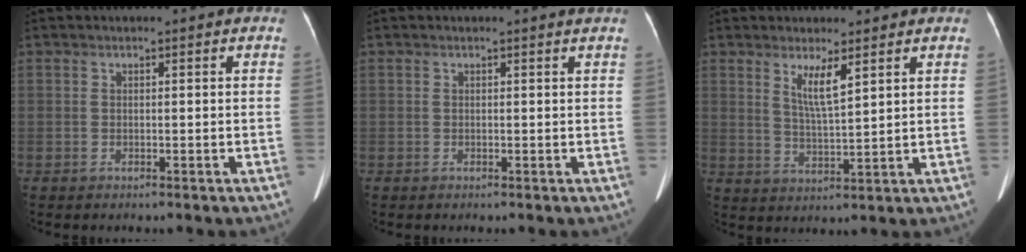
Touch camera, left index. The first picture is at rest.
{"total": 1.1, "force": [1.1, -0.3, 0.3], "torque": [-0.016, -0.006, 0.013]}
{"total": 4.8, "force": [2.8, 0.3, 3.8], "torque": [-0.072, -0.011, 0.056]}